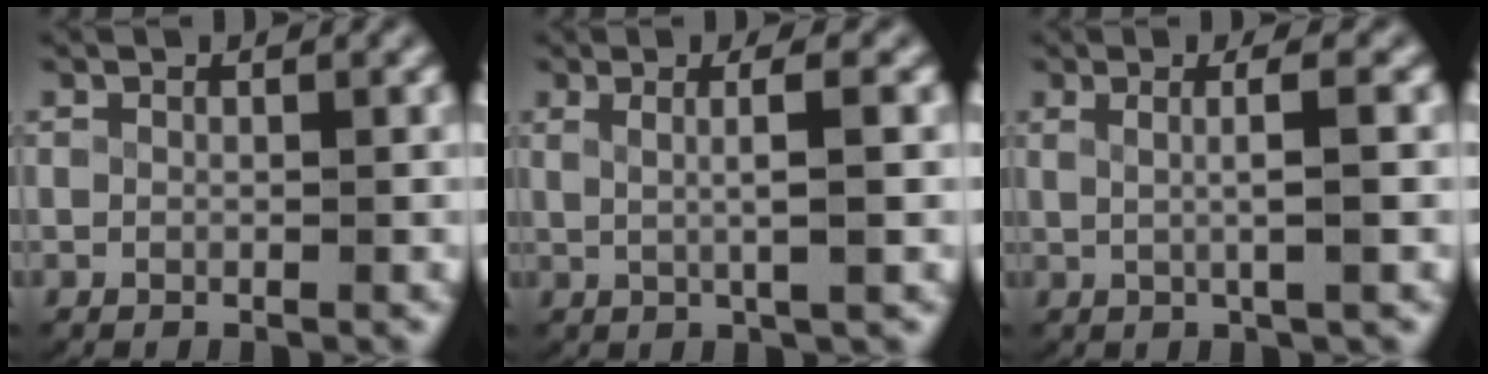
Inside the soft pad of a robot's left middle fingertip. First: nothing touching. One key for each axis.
{"total": 3.2, "fx": 0.8, "fy": 0.0, "fz": 3.1, "tx": -0.049, "ty": 0.000, "tz": 0.019}
{"total": 2.8, "fx": 0.6, "fy": -0.1, "fz": 2.8, "tx": -0.044, "ty": 0.001, "tz": 0.013}